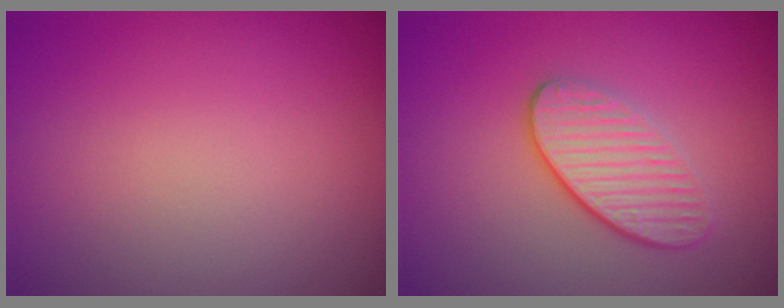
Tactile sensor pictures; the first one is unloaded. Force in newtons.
{"total": 3.6, "press": 2.9, "slide": 2.1}